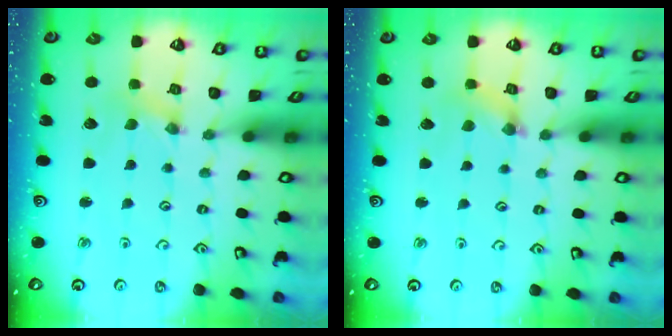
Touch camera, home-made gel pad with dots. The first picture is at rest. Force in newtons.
{"total": 2.4, "press": 2.4, "slide": 0.2}